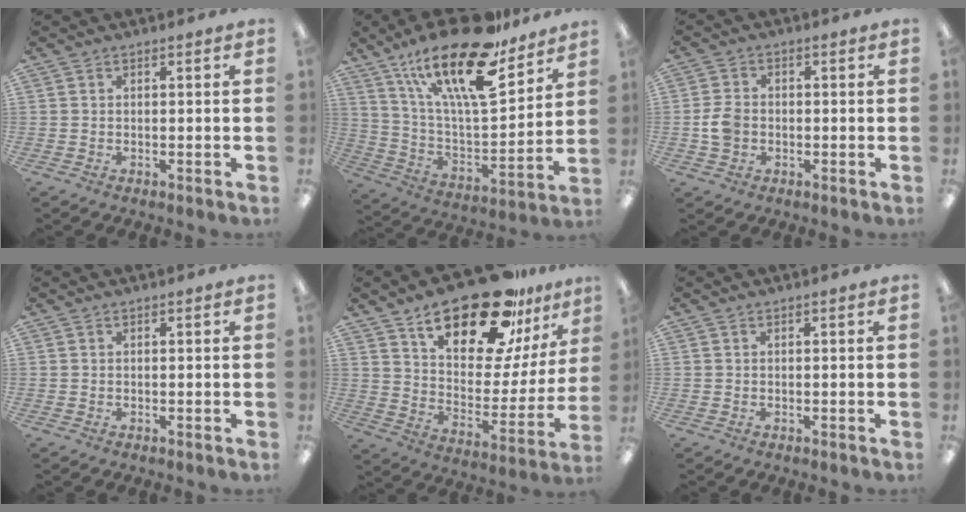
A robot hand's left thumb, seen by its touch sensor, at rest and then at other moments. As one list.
[{"total": 24.7, "force": [17.2, 7.8, 16.0], "torque": [-0.271, -0.105, 0.289]}, {"total": 5.0, "force": [-0.8, 3.9, 3.0], "torque": [-0.059, 0.008, -0.013]}, {"total": 0.0}, {"total": 25.1, "force": [17.4, 9.9, 15.2], "torque": [-0.229, -0.108, 0.294]}, {"total": 0.0}]